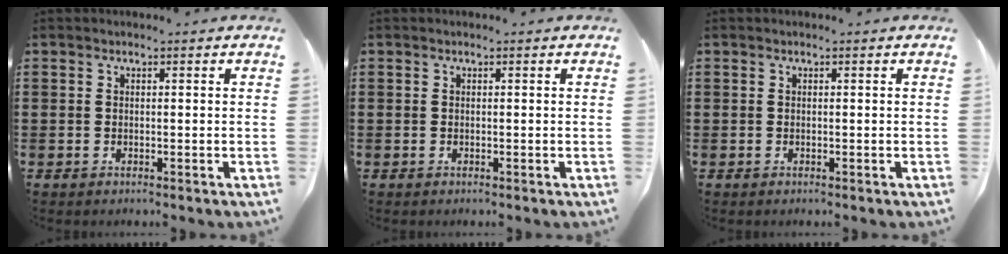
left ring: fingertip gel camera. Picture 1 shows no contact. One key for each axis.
{"total": 0.0}
{"total": 0.0}